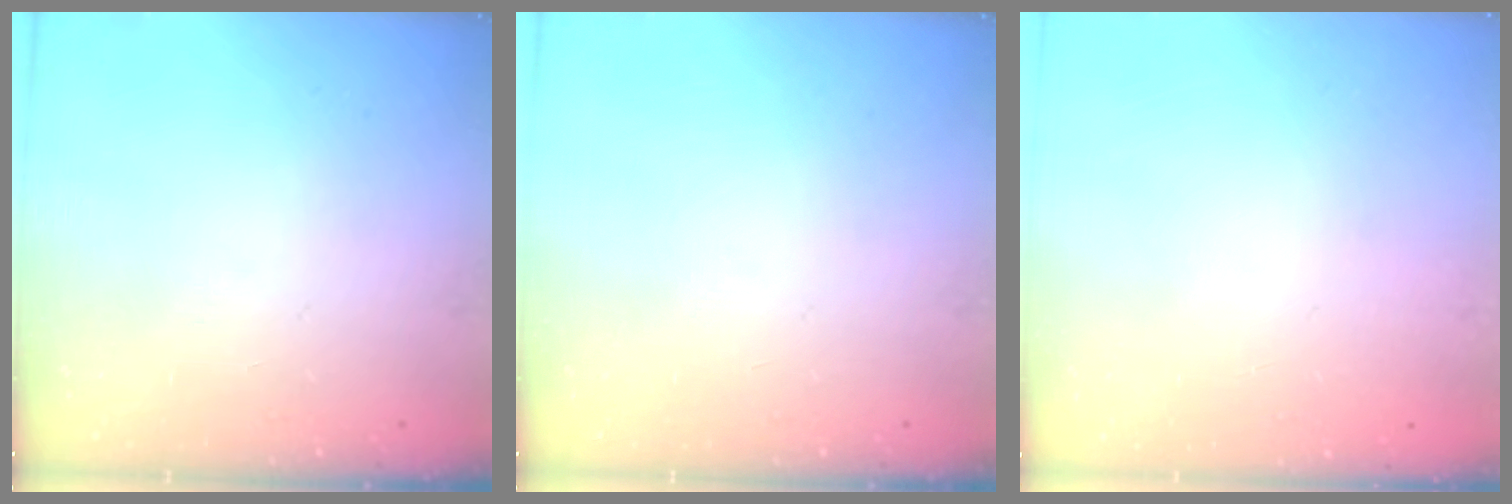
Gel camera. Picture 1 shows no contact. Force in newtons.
{"total": 0.0}
{"total": 0.7, "press": 0.3, "slide": 0.7}